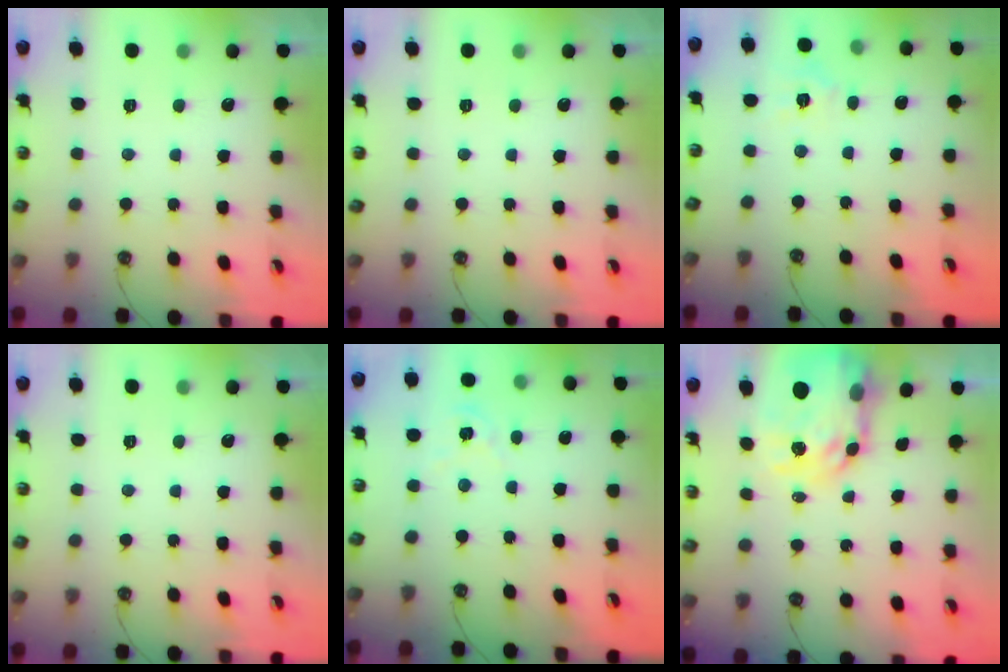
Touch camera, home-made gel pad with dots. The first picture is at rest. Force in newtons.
{"total": 0.0}
{"total": 3.4, "press": 3.4, "slide": 0.3}
{"total": 0.0}
{"total": 3.4, "press": 3.4, "slide": 0.1}
{"total": 11.7, "press": 11.7, "slide": 1.0}